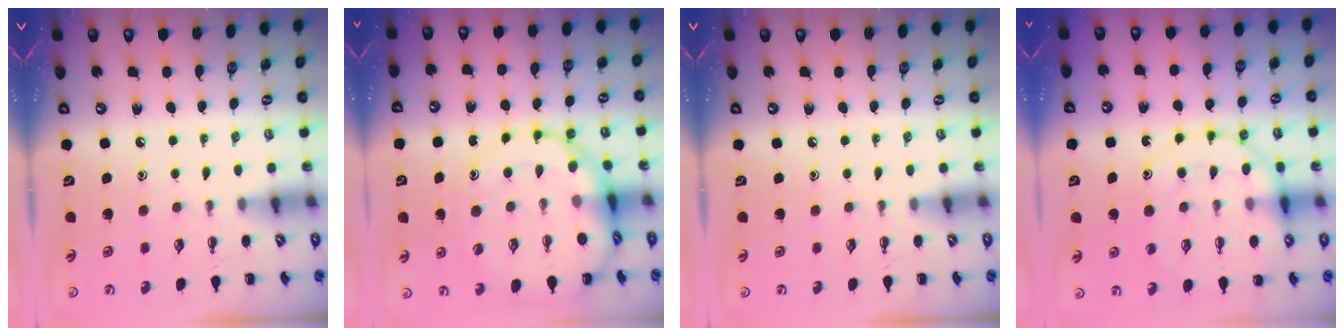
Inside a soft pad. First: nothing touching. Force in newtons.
{"total": 14.6, "press": 14.4, "slide": 2.5}
{"total": 0.0}
{"total": 15.7, "press": 15.6, "slide": 1.6}